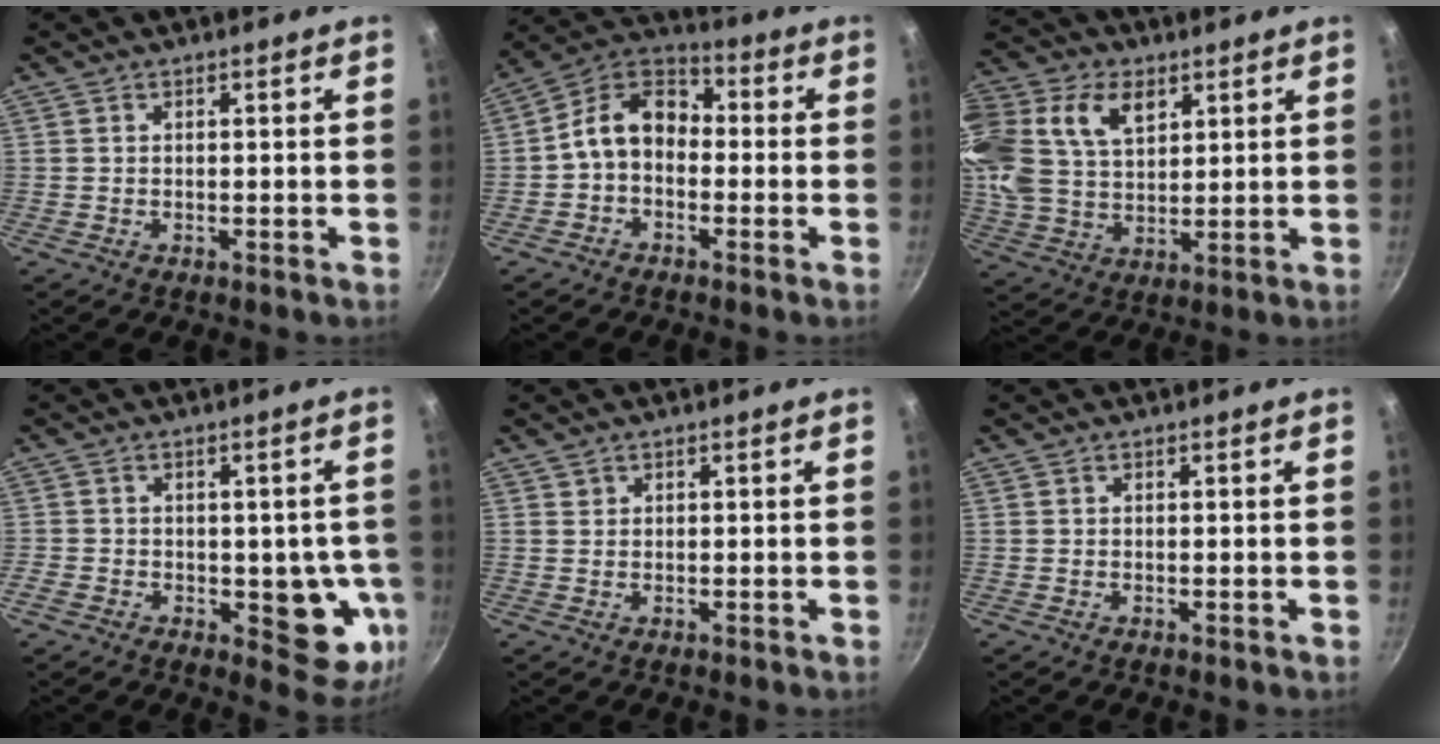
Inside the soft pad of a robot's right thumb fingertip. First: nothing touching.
{"total": 9.9, "force": [-1.3, 7.3, 6.6], "torque": [-0.090, 0.044, -0.049]}
{"total": 25.0, "force": [9.8, 17.0, 15.5], "torque": [-0.363, 0.039, 0.182]}
{"total": 11.4, "force": [-2.9, 6.7, 8.8], "torque": [-0.068, -0.002, -0.035]}
{"total": 0.6, "force": [0.4, 0.5, 0.0], "torque": [0.007, 0.004, 0.006]}
{"total": 0.0}